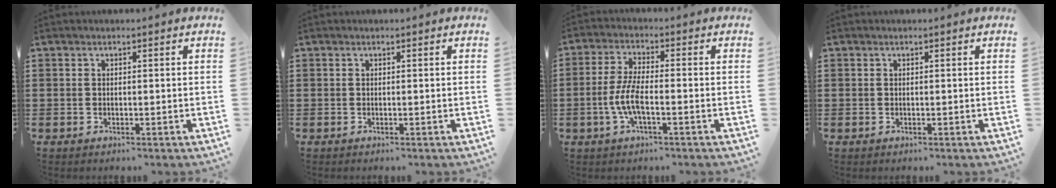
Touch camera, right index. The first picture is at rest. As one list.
[{"total": 0.0}, {"total": 5.8, "force": [-1.9, 1.7, 5.2], "torque": [-0.125, -0.007, -0.043]}, {"total": 0.0}]